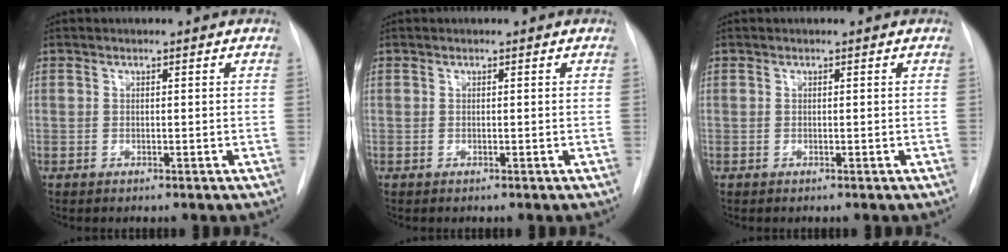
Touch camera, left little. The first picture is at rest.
{"total": 0.0}
{"total": 0.0}